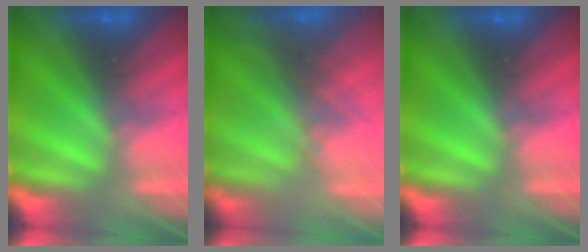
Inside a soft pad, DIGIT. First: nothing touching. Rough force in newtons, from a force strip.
{"total": 5.7}
{"total": 0.0}